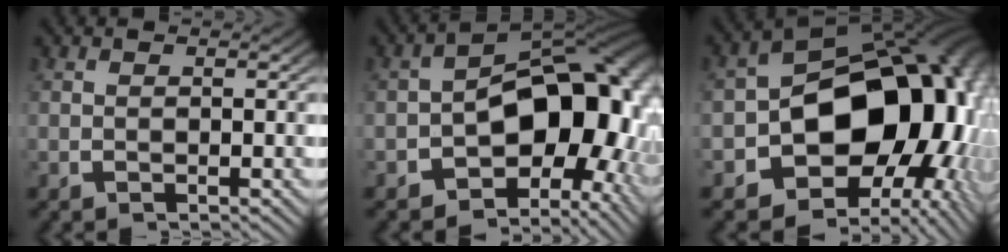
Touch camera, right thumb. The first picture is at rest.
{"total": 17.7, "force": [-2.4, 11.3, 13.5], "torque": [-0.205, -0.046, -0.021]}
{"total": 22.3, "force": [-1.4, 14.3, 17.1], "torque": [-0.281, -0.048, -0.008]}